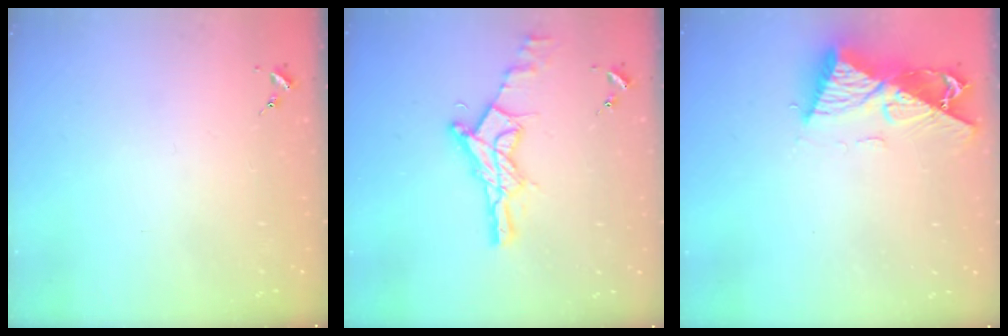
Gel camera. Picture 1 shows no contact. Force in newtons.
{"total": 15.5, "press": 15.5, "slide": 1.2}
{"total": 11.7, "press": 11.6, "slide": 1.0}